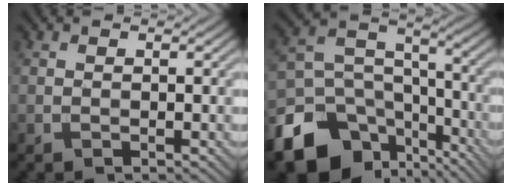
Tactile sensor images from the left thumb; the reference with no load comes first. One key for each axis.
{"total": 15.4, "fx": -9.3, "fy": 10.3, "fz": 6.8, "tx": -0.180, "ty": -0.037, "tz": -0.156}